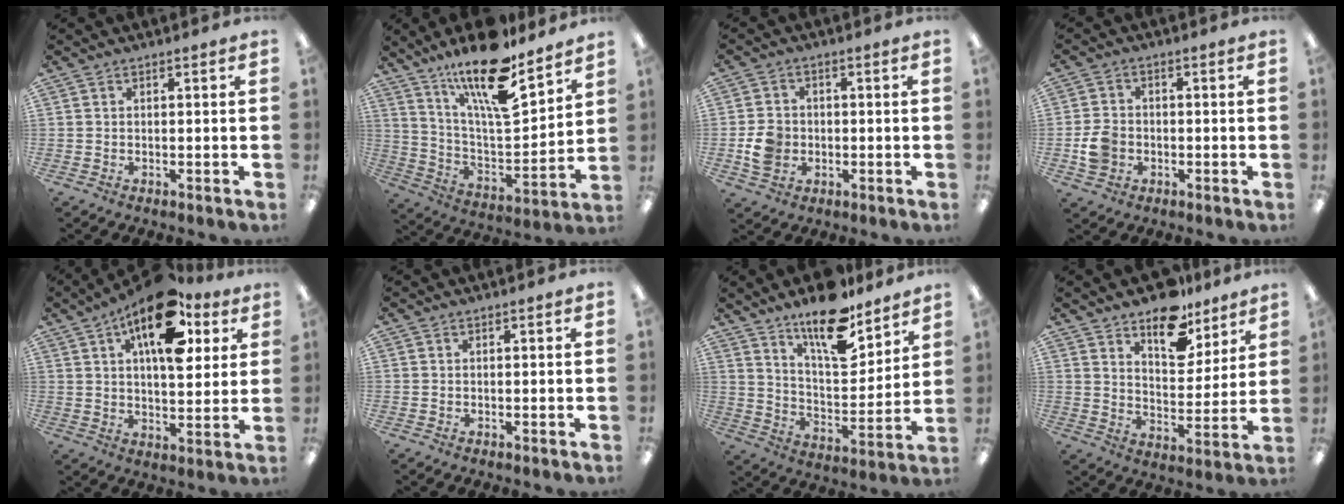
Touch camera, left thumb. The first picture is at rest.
{"total": 19.9, "force": [15.0, 5.3, 12.0], "torque": [-0.218, -0.094, 0.253]}
{"total": 6.2, "force": [-1.3, 5.3, 2.9], "torque": [-0.048, 0.004, -0.024]}
{"total": 5.6, "force": [-1.7, 4.7, 2.6], "torque": [-0.048, 0.006, -0.032]}
{"total": 18.5, "force": [9.4, 9.0, 13.1], "torque": [-0.193, -0.032, 0.155]}
{"total": 0.0}
{"total": 16.0, "force": [12.2, 5.7, 8.7], "torque": [-0.138, -0.079, 0.208]}
{"total": 12.7, "force": [9.8, 6.2, 5.2], "torque": [-0.065, -0.066, 0.176]}